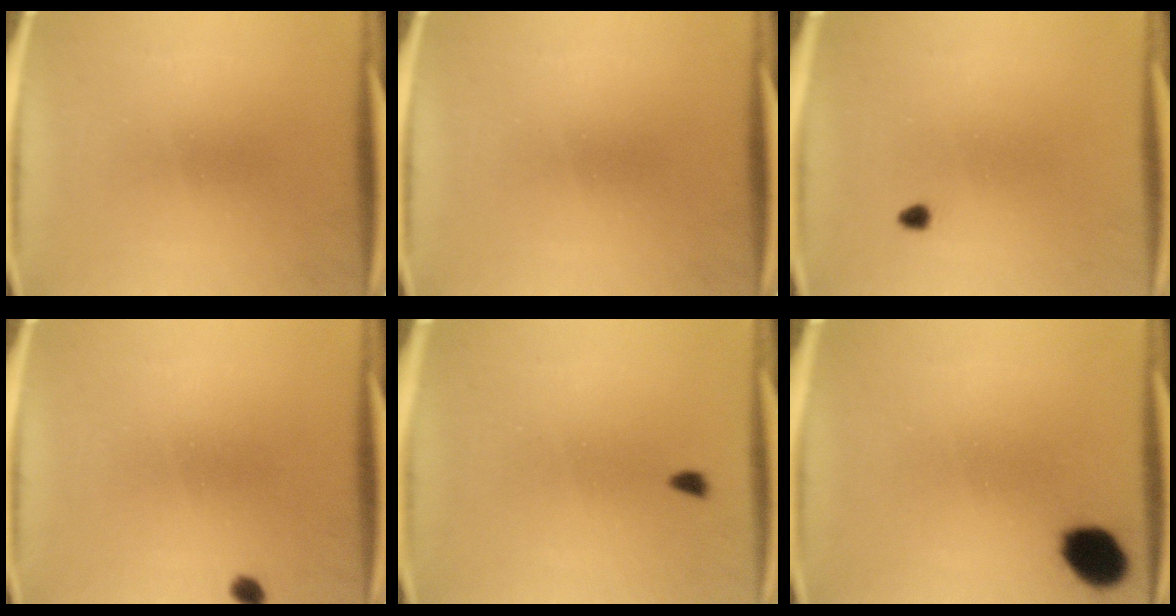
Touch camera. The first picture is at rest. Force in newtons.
{"total": 0.0}
{"total": 1.0}
{"total": 1.3}
{"total": 1.1}
{"total": 8.3}